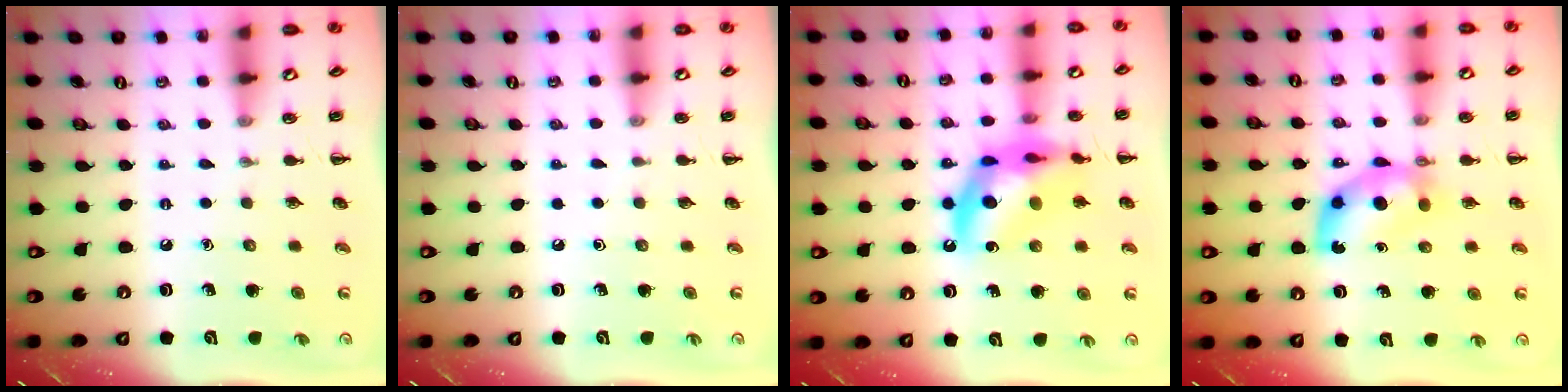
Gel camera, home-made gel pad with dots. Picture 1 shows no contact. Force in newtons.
{"total": 0.0}
{"total": 15.7, "press": 15.2, "slide": 3.9}
{"total": 7.9, "press": 7.9, "slide": 0.9}